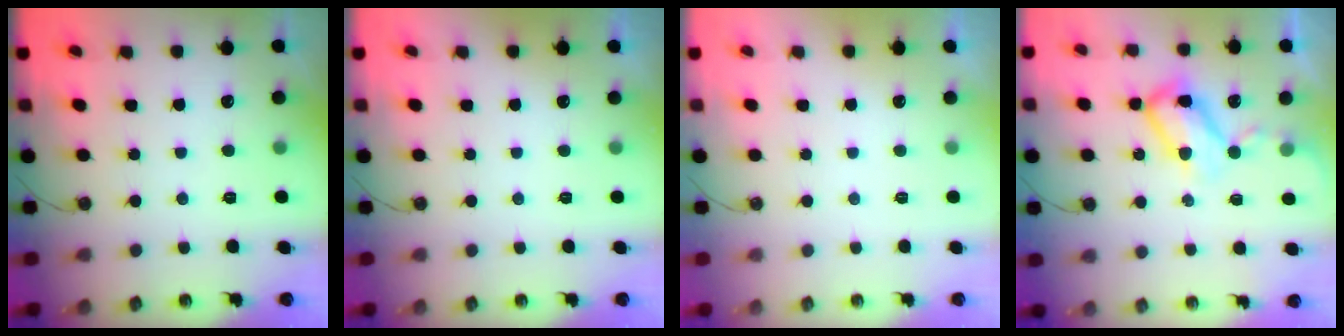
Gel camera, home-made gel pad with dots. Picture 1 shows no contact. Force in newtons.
{"total": 0.0}
{"total": 0.0}
{"total": 10.7, "press": 10.6, "slide": 1.5}